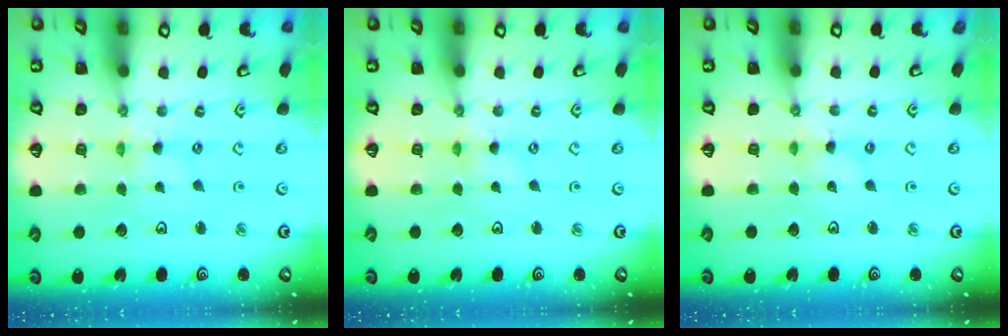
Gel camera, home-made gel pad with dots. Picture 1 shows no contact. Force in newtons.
{"total": 0.0}
{"total": 0.8, "press": 0.8, "slide": 0.2}